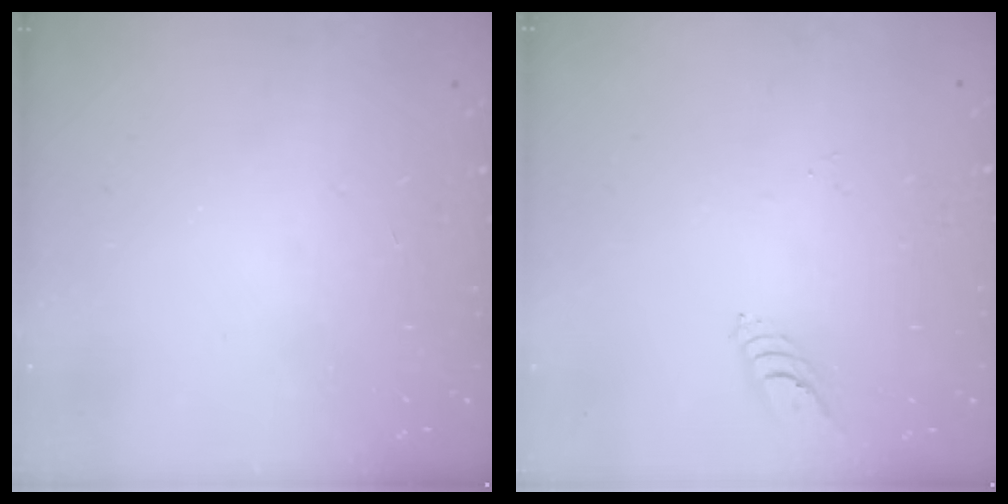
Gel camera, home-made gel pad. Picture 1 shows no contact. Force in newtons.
{"total": 5.5, "press": 5.5, "slide": 0.5}